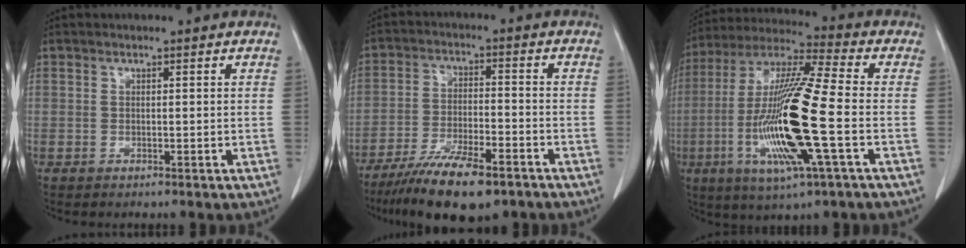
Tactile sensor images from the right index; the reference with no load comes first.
{"total": 12.9, "force": [-9.4, 2.9, 8.3], "torque": [-0.143, -0.024, -0.159]}
{"total": 19.0, "force": [-4.1, 0.8, 18.5], "torque": [-0.382, -0.014, -0.081]}